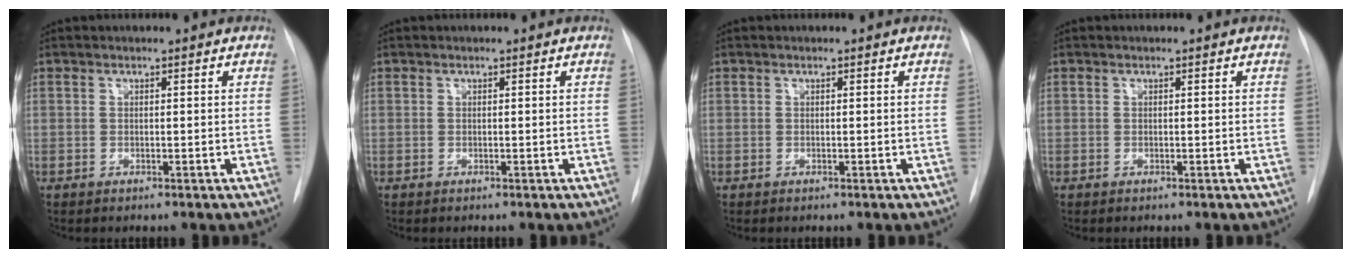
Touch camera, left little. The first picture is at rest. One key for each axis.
{"total": 0.0}
{"total": 0.0}
{"total": 0.0}